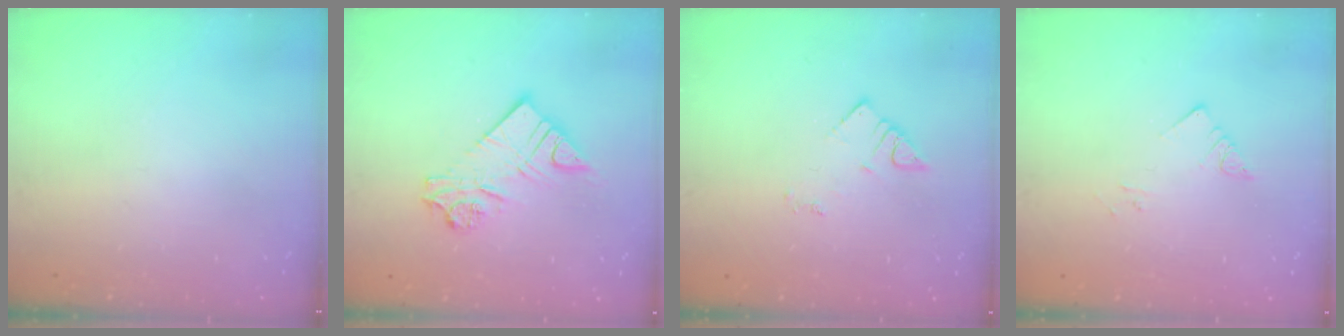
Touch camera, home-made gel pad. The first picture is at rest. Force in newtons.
{"total": 13.3, "press": 13.3, "slide": 1.4}
{"total": 2.7, "press": 2.7, "slide": 0.4}
{"total": 3.3, "press": 3.3, "slide": 0.2}